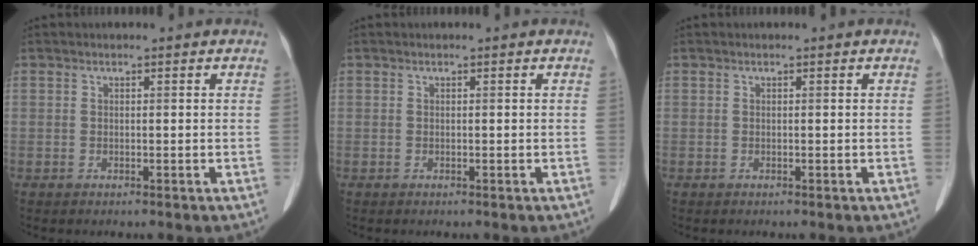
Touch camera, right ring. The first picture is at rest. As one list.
[{"total": 0.0}, {"total": 0.0}]